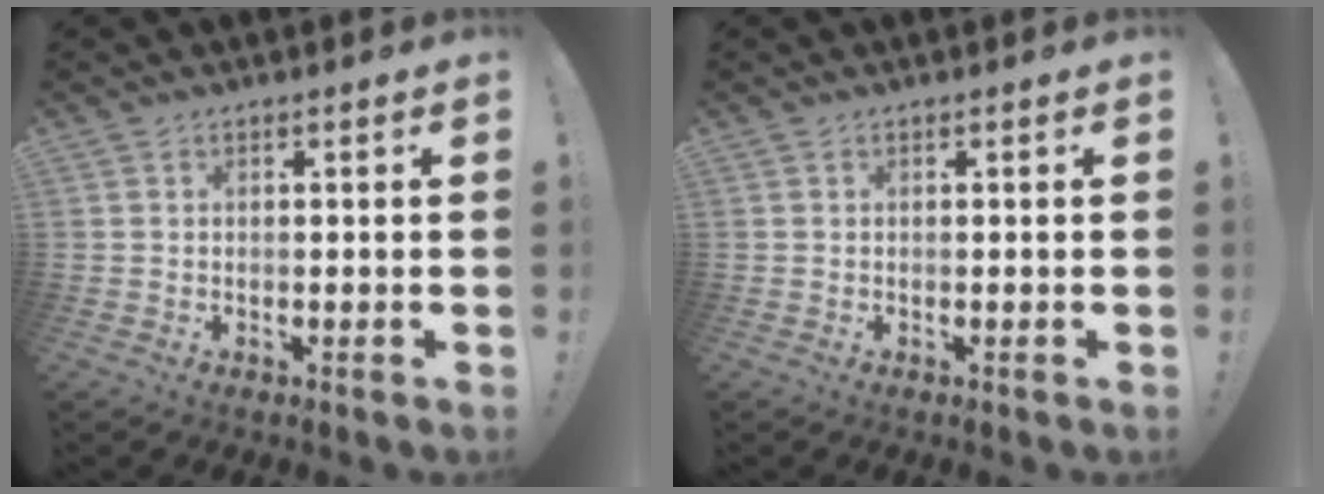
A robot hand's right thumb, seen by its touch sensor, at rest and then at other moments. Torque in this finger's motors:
{"motor_torque": [-0.02, 0.00, -0.01, 0.01, 0.00]}